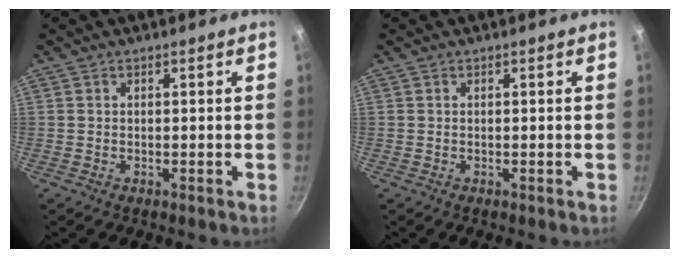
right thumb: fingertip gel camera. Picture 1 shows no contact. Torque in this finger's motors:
{"motor_torque": [-0.25, -0.11, 0.00, 0.00, 0.00]}